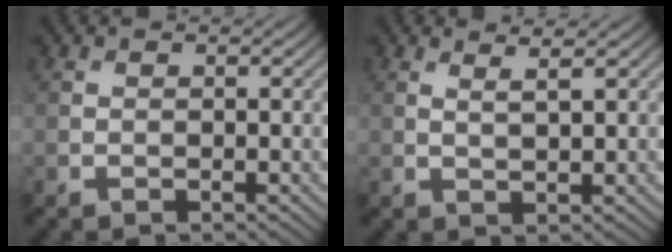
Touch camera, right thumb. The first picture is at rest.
{"total": 2.2, "force": [1.5, 0.3, 1.6], "torque": [-0.027, -0.002, 0.024]}